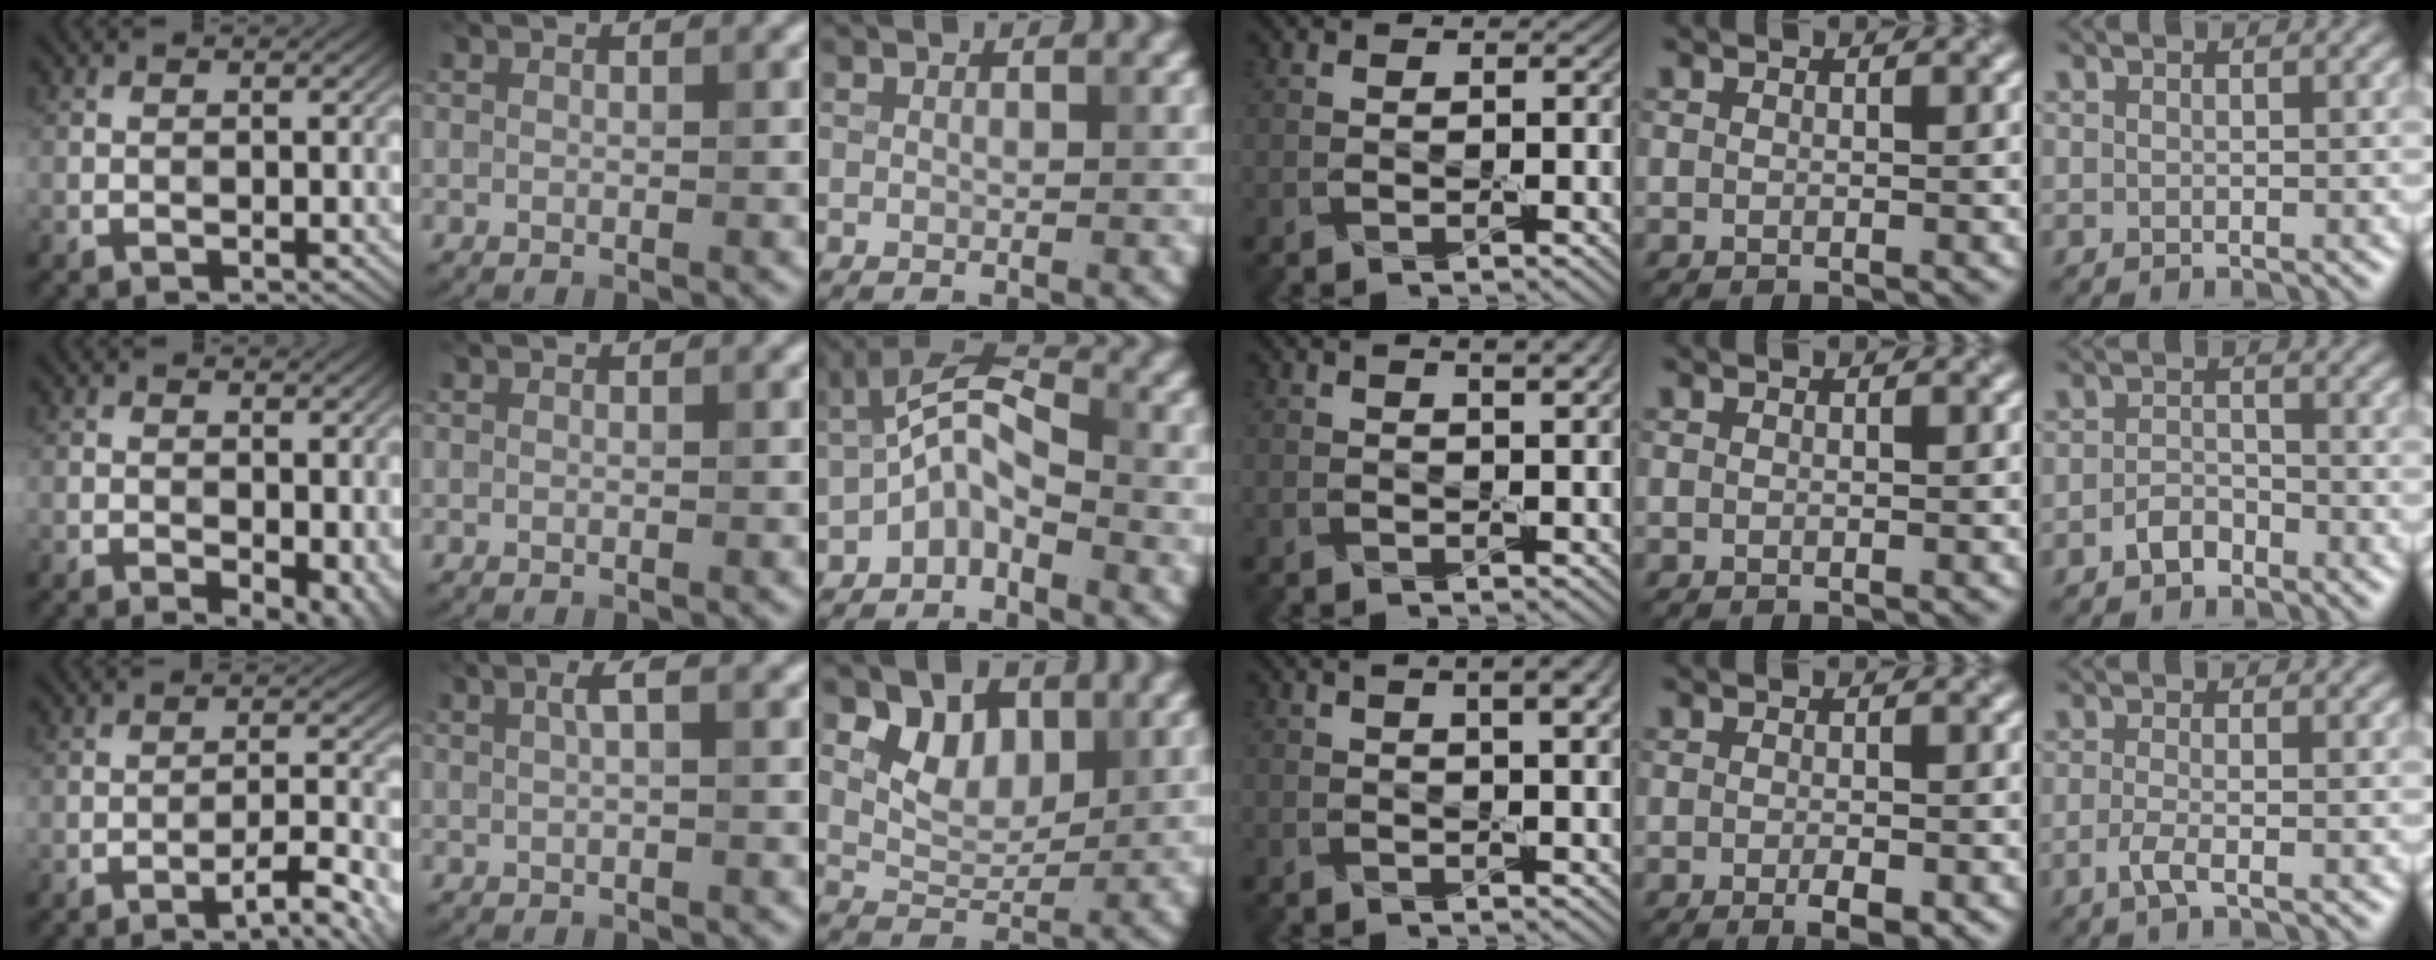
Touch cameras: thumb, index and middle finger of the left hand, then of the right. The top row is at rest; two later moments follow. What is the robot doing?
{"motion": "pour", "object": "sugar"}